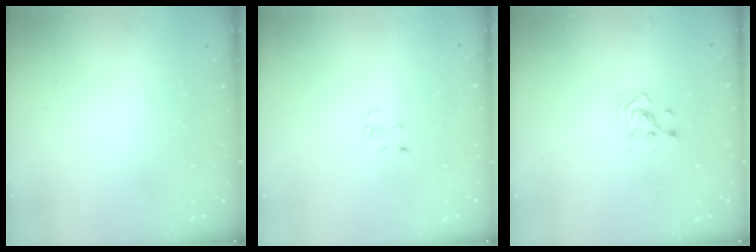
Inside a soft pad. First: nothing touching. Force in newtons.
{"total": 2.7, "press": 2.7, "slide": 0.3}
{"total": 3.2, "press": 3.2, "slide": 0.2}